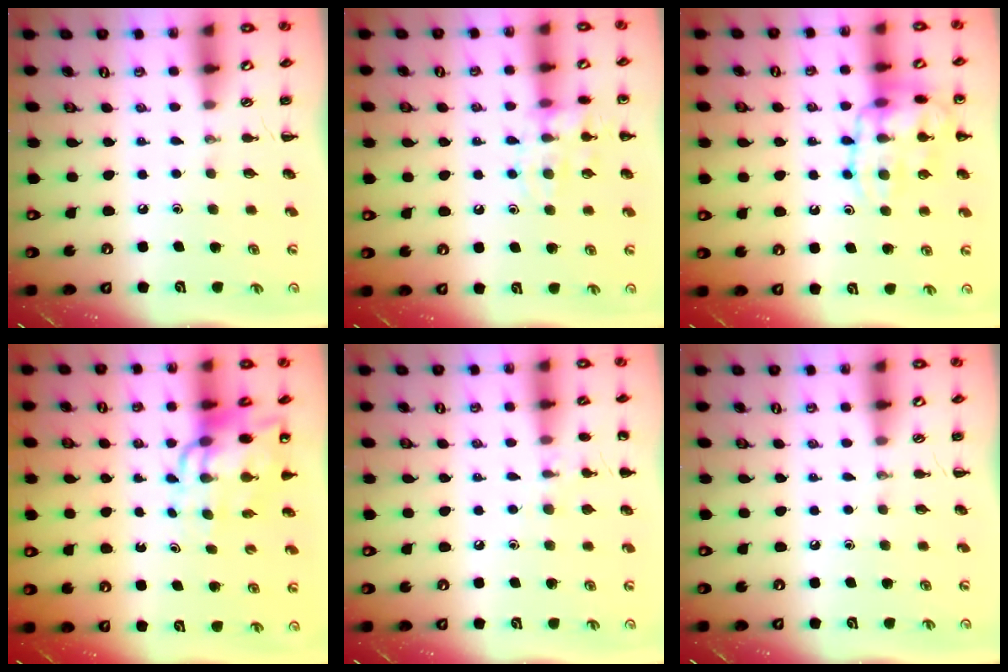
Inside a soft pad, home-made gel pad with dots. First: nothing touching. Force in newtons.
{"total": 11.4, "press": 11.4, "slide": 0.5}
{"total": 16.0, "press": 15.9, "slide": 1.3}
{"total": 11.7, "press": 11.1, "slide": 3.6}
{"total": 7.0, "press": 6.8, "slide": 1.9}
{"total": 0.0}